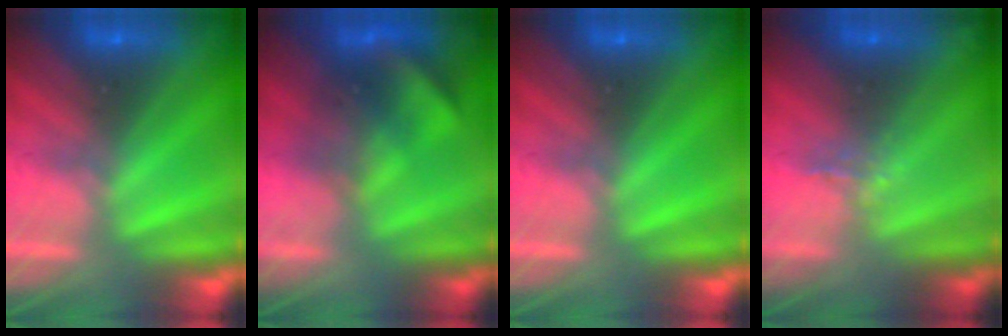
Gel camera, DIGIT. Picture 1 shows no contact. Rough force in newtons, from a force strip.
{"total": 3.5}
{"total": 0.0}
{"total": 1.2}